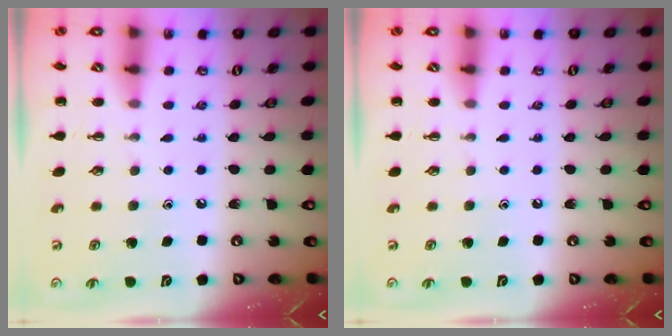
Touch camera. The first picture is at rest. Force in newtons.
{"total": 0.0}